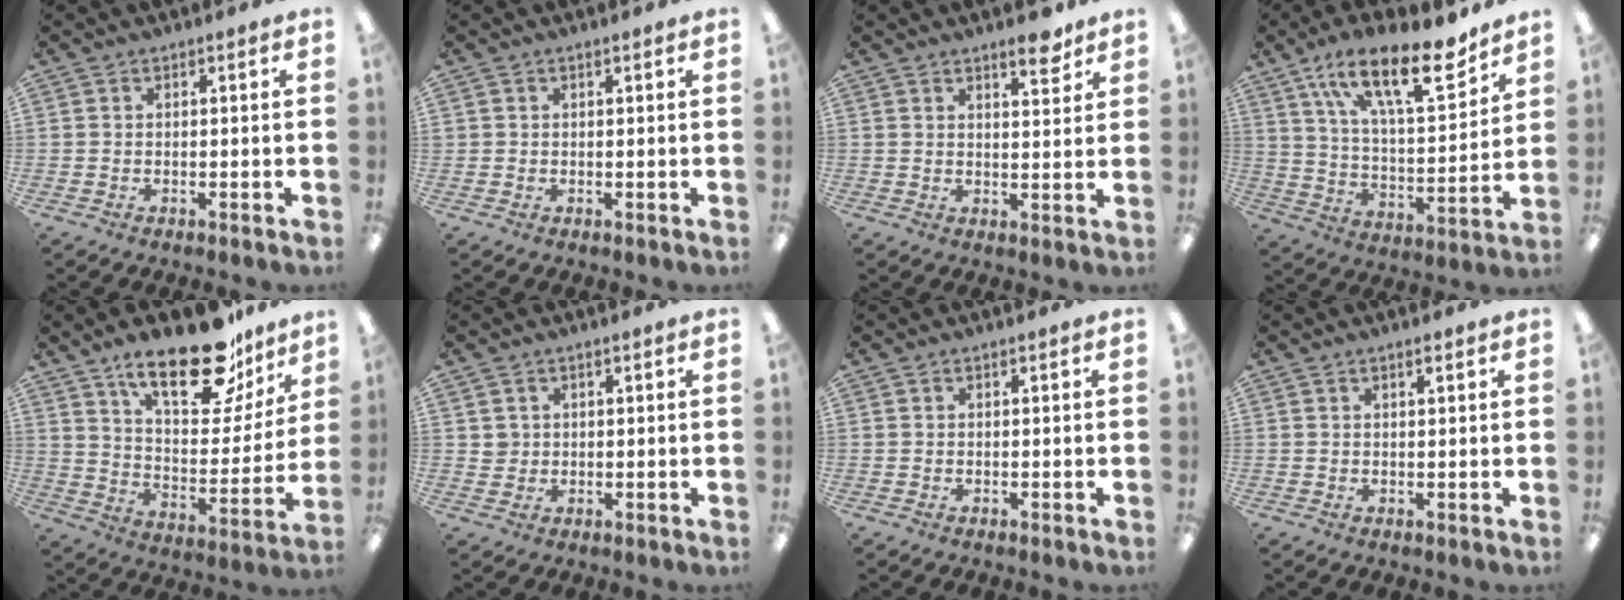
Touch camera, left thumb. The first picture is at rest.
{"total": 0.7, "force": [0.3, 0.6, 0.1], "torque": [-0.004, 0.005, 0.004]}
{"total": 5.8, "force": [4.3, 1.9, 3.4], "torque": [-0.029, -0.029, 0.066]}
{"total": 21.5, "force": [14.0, 7.6, 14.5], "torque": [-0.236, -0.072, 0.234]}
{"total": 23.1, "force": [15.8, 9.5, 13.9], "torque": [-0.207, -0.094, 0.266]}
{"total": 2.3, "force": [1.0, 2.0, 0.3], "torque": [-0.002, 0.000, 0.017]}
{"total": 0.0}
{"total": 1.3, "force": [1.0, 0.2, 0.9], "torque": [-0.019, 0.001, 0.016]}